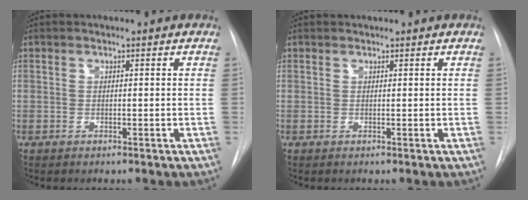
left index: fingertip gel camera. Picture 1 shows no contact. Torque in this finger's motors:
{"motor_torque": [-2.14, 0.00, -0.63, 0.01]}